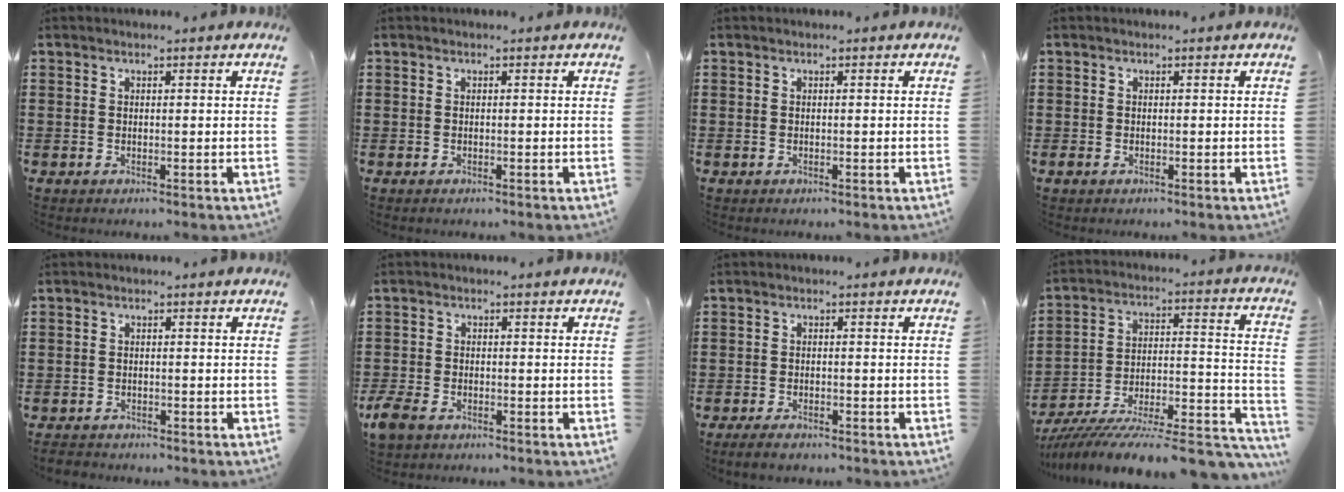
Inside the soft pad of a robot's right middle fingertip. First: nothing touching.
{"total": 0.0}
{"total": 0.0}
{"total": 0.6, "force": [-0.3, 0.5, 0.1], "torque": [-0.002, 0.003, -0.008]}
{"total": 1.4, "force": [-1.4, 0.4, 0.0], "torque": [-0.005, -0.002, -0.030]}
{"total": 3.0, "force": [-2.3, 1.5, 1.2], "torque": [-0.051, -0.007, -0.054]}
{"total": 2.1, "force": [-1.6, 0.6, 1.2], "torque": [-0.028, -0.001, -0.033]}
{"total": 11.6, "force": [-10.4, 0.5, 5.2], "torque": [-0.055, 0.016, -0.190]}